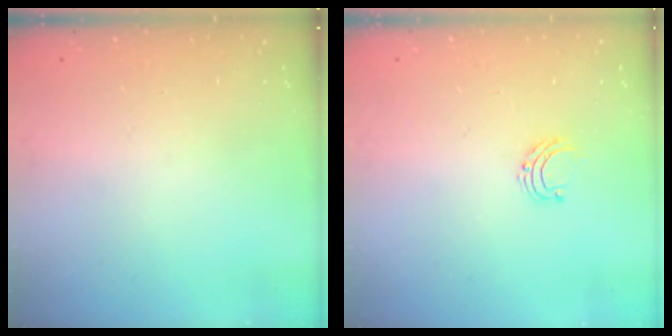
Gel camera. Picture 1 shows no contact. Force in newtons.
{"total": 4.9, "press": 4.9, "slide": 0.5}